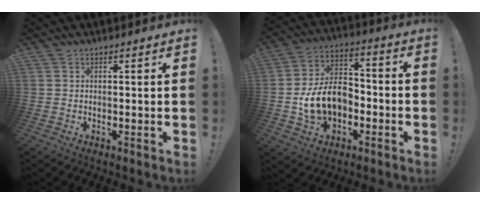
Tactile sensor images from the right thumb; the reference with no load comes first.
{"total": 14.7, "force": [-3.3, 11.1, 9.2], "torque": [-0.158, 0.022, -0.056]}